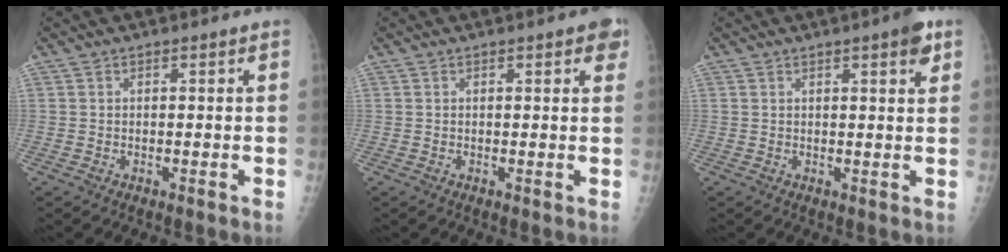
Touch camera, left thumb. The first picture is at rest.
{"total": 3.4, "force": [1.7, 1.2, 2.7], "torque": [-0.018, -0.001, 0.014]}
{"total": 3.9, "force": [2.2, 0.8, 3.2], "torque": [-0.036, -0.007, 0.024]}